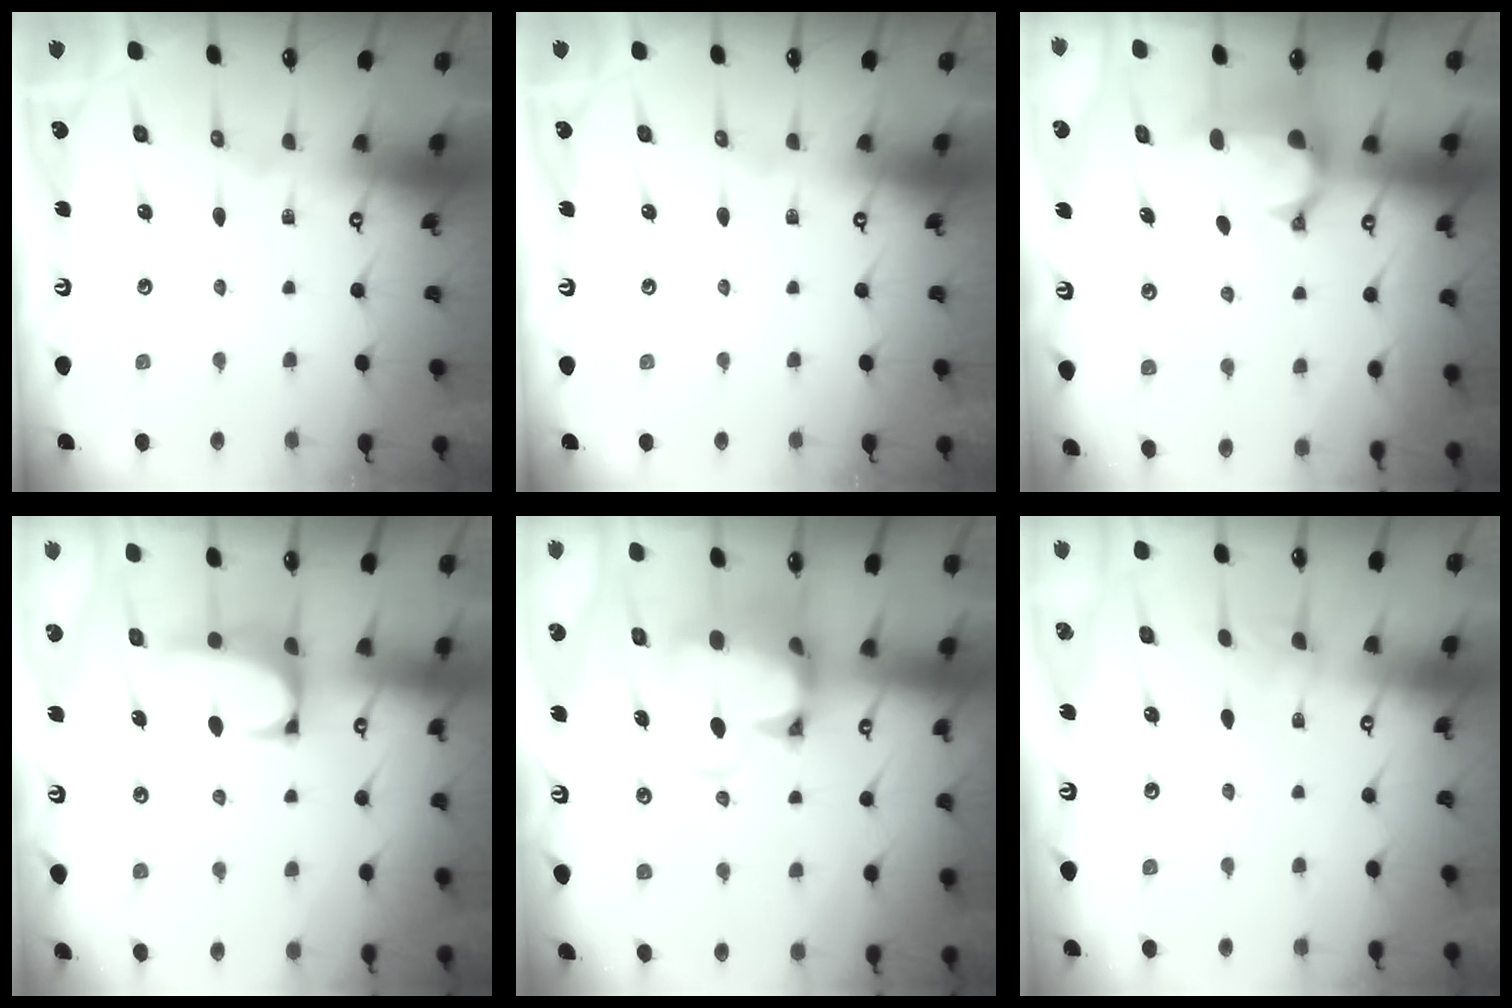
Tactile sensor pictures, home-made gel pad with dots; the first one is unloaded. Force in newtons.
{"total": 0.0}
{"total": 1.2, "press": 0.6, "slide": 1.0}
{"total": 1.5, "press": 1.4, "slide": 0.7}
{"total": 5.3, "press": 5.0, "slide": 1.6}
{"total": 1.6, "press": 1.6, "slide": 0.4}